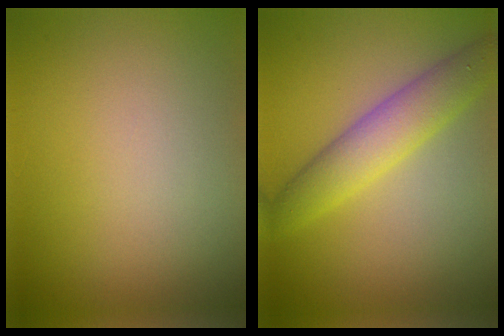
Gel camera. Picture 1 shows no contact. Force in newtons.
{"total": 4.6, "press": 4.6, "slide": 0.1}